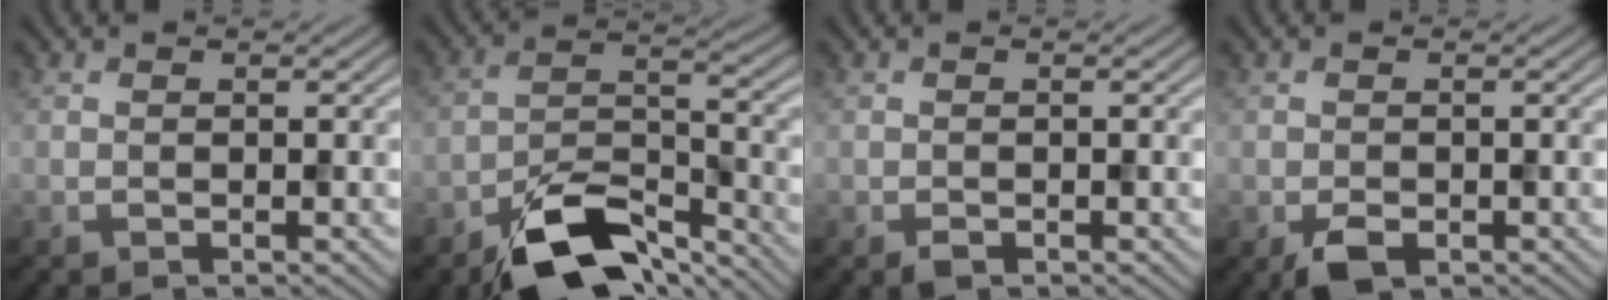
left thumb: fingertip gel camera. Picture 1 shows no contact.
{"total": 10.4, "force": [-7.8, 3.7, 5.9], "torque": [-0.098, 0.002, -0.155]}
{"total": 0.6, "force": [-0.5, 0.3, 0.3], "torque": [-0.004, -0.001, -0.007]}
{"total": 2.5, "force": [-1.4, 1.5, 1.4], "torque": [-0.025, -0.006, -0.021]}